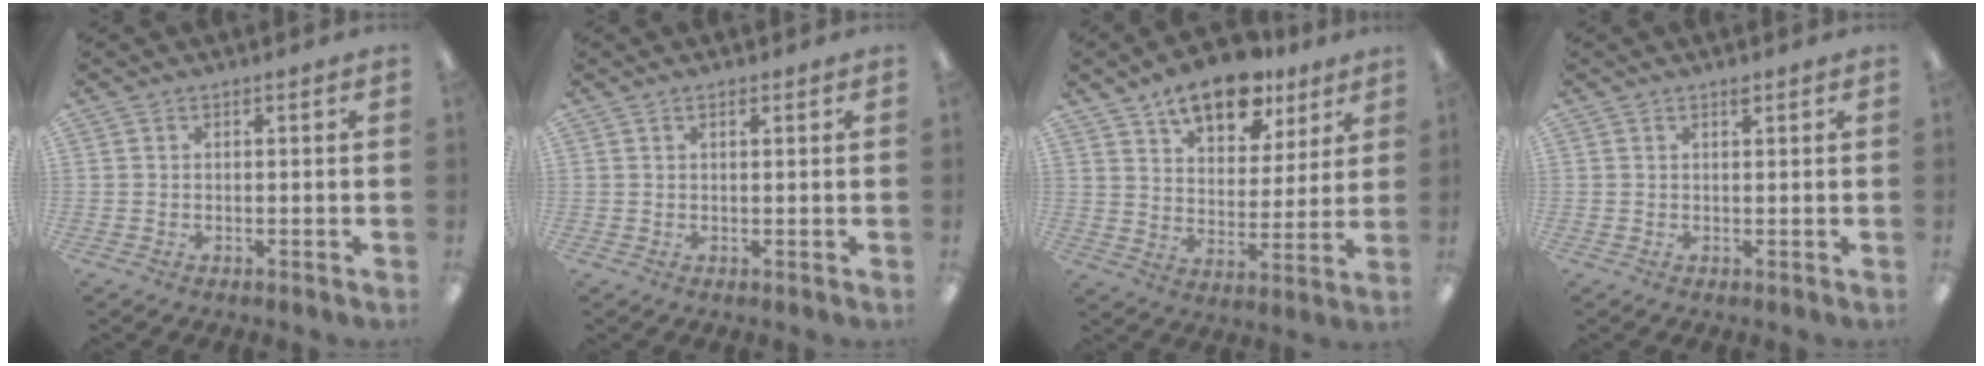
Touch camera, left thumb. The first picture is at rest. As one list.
[{"total": 0.8, "force": [0.6, 0.3, 0.4], "torque": [-0.002, -0.003, 0.009]}, {"total": 14.0, "force": [10.6, 6.5, 6.3], "torque": [-0.086, -0.061, 0.188]}, {"total": 1.0, "force": [0.8, 0.2, 0.6], "torque": [-0.006, -0.003, 0.013]}]